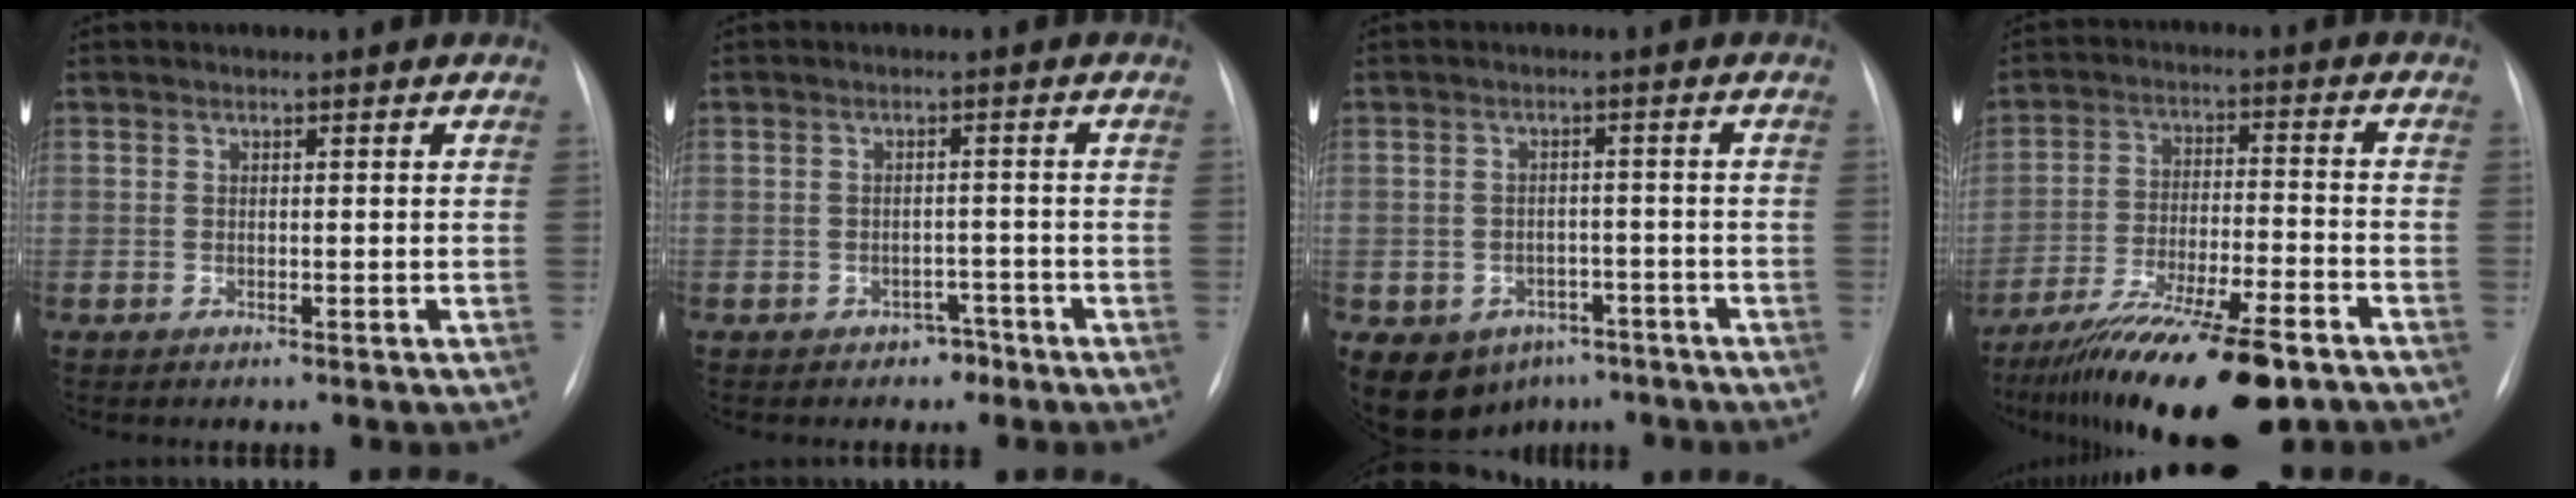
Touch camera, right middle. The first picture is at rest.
{"total": 2.4, "force": [-1.7, 1.7, 0.3], "torque": [-0.005, 0.012, -0.022]}
{"total": 10.3, "force": [-6.3, 7.6, 2.9], "torque": [-0.054, 0.012, -0.078]}
{"total": 18.3, "force": [-13.8, 2.8, 11.7], "torque": [-0.181, -0.023, -0.226]}